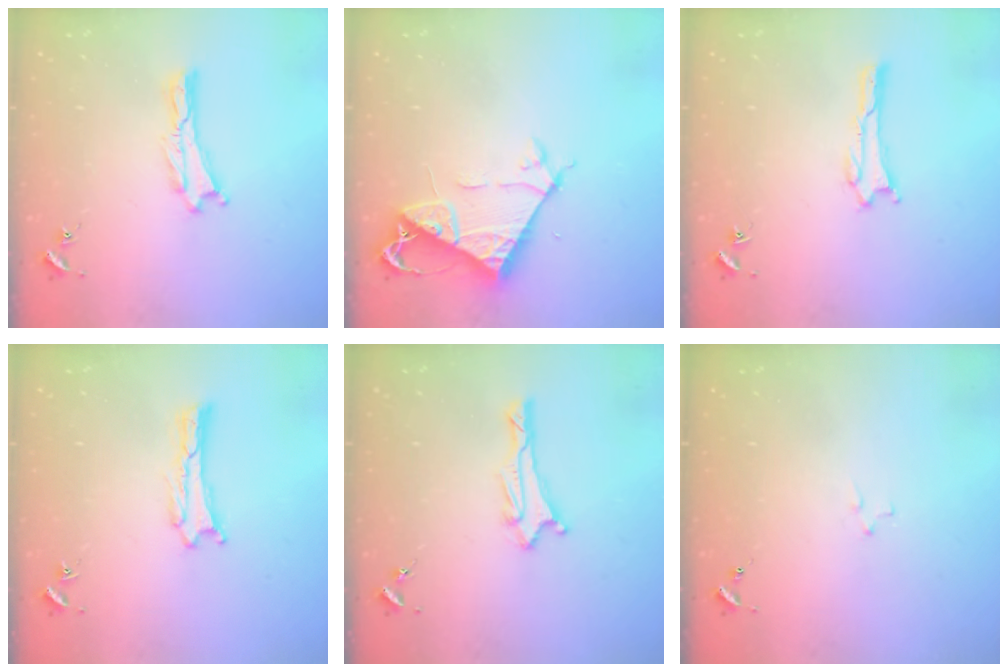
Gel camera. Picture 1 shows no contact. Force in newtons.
{"total": 7.5, "press": 7.5, "slide": 0.5}
{"total": 0.8, "press": 0.8, "slide": 0.2}
{"total": 0.8, "press": 0.8, "slide": 0.0}
{"total": 2.0, "press": 1.8, "slide": 0.8}
{"total": 2.1, "press": 2.1, "slide": 0.2}